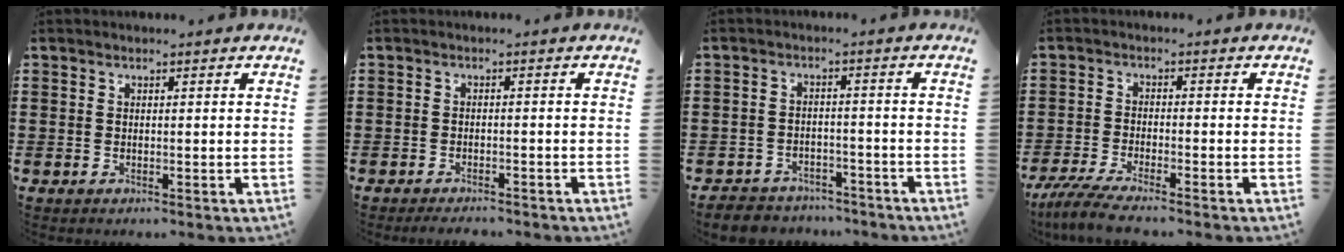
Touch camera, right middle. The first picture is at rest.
{"total": 1.5, "force": [-1.4, 0.0, 0.4], "torque": [-0.011, -0.003, -0.026]}
{"total": 3.5, "force": [-3.4, 0.8, 0.0], "torque": [-0.013, 0.001, -0.076]}
{"total": 4.2, "force": [-3.6, -0.2, 2.1], "torque": [-0.065, -0.022, -0.077]}